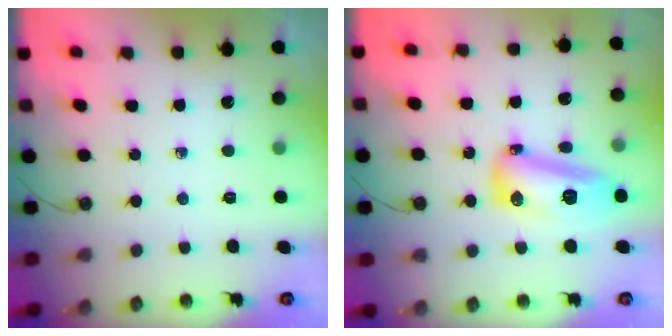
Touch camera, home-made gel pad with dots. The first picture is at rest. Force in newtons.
{"total": 13.8, "press": 13.7, "slide": 1.4}